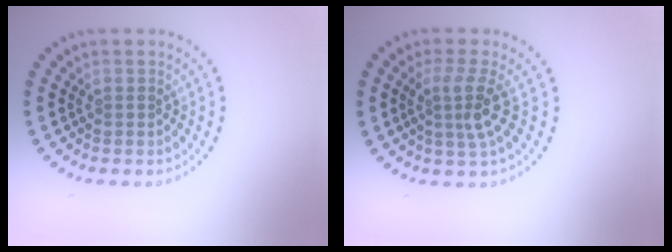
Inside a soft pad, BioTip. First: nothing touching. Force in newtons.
{"total": 3.1, "press": 2.2, "slide": 2.1}